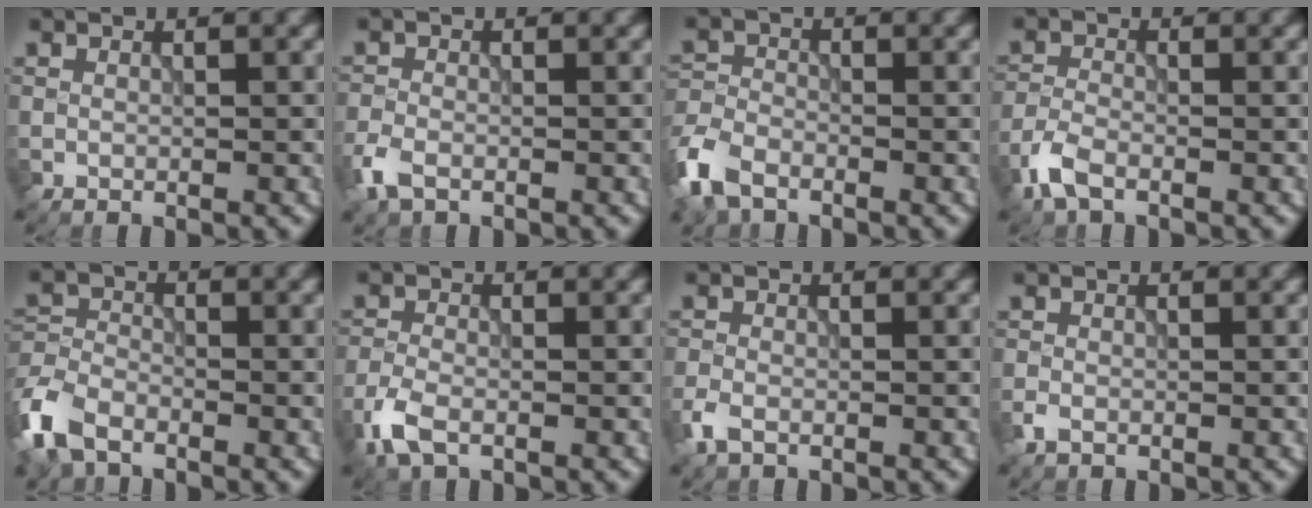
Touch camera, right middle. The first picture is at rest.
{"total": 2.5, "force": [-1.6, 1.3, 1.4], "torque": [-0.039, -0.005, -0.042]}
{"total": 4.7, "force": [-3.3, 2.4, 2.3], "torque": [-0.056, -0.005, -0.080]}
{"total": 2.9, "force": [-1.9, 1.2, 1.8], "torque": [-0.045, -0.002, -0.050]}
{"total": 5.4, "force": [-3.7, 2.9, 2.6], "torque": [-0.064, -0.003, -0.089]}
{"total": 3.0, "force": [-1.8, 1.4, 2.0], "torque": [-0.052, -0.004, -0.047]}
{"total": 2.0, "force": [-1.3, 1.0, 1.2], "torque": [-0.032, -0.004, -0.033]}
{"total": 1.3, "force": [-0.8, 0.7, 0.7], "torque": [-0.018, -0.003, -0.020]}